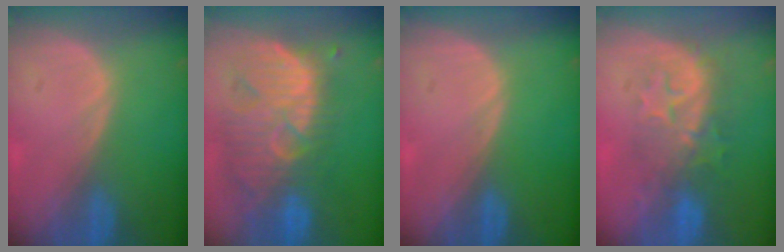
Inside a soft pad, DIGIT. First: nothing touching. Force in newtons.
{"total": 12.1, "press": 11.0, "slide": 4.9}
{"total": 0.0}
{"total": 8.0, "press": 7.8, "slide": 1.7}